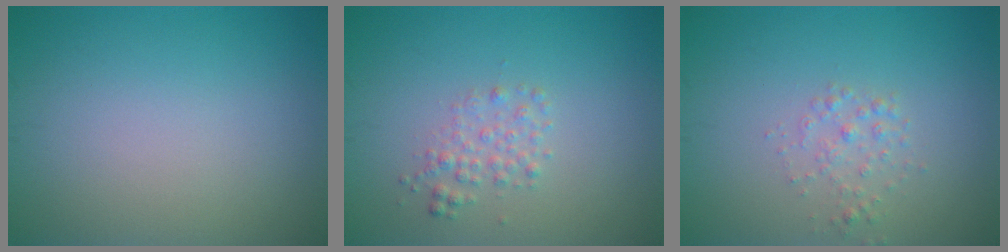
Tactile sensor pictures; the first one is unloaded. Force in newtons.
{"total": 1.6, "press": 1.6, "slide": 0.0}
{"total": 1.4, "press": 1.4, "slide": 0.0}